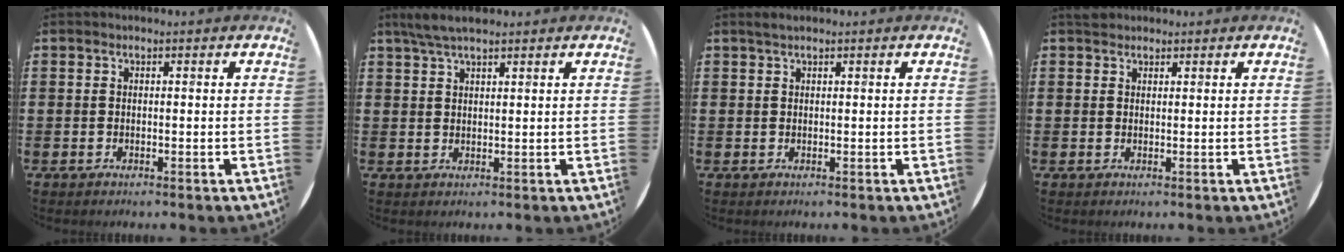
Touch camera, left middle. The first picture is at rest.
{"total": 3.5, "force": [2.8, 0.7, 2.1], "torque": [-0.046, 0.006, 0.051]}
{"total": 0.8, "force": [0.7, 0.1, 0.4], "torque": [-0.009, 0.003, 0.012]}
{"total": 1.2, "force": [1.1, 0.5, 0.0], "torque": [0.006, 0.000, 0.020]}